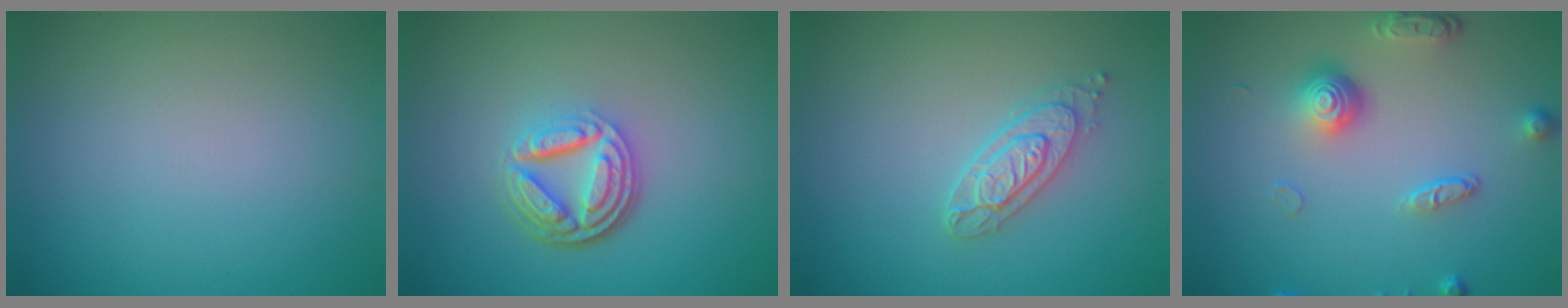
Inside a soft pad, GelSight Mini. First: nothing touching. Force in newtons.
{"total": 5.3, "press": 3.7, "slide": 3.8}
{"total": 2.9, "press": 2.5, "slide": 1.5}
{"total": 4.2, "press": 3.0, "slide": 2.9}